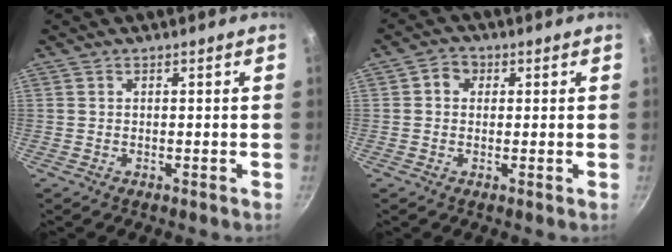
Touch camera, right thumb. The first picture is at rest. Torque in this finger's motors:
{"motor_torque": [-0.19, 0.07, -0.28, -0.10, 0.03]}